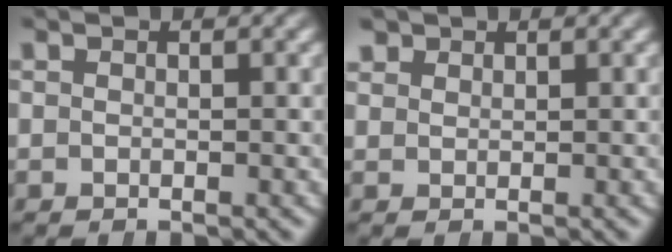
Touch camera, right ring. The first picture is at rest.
{"total": 1.6, "force": [1.4, 0.8, 0.3], "torque": [0.003, 0.007, 0.029]}